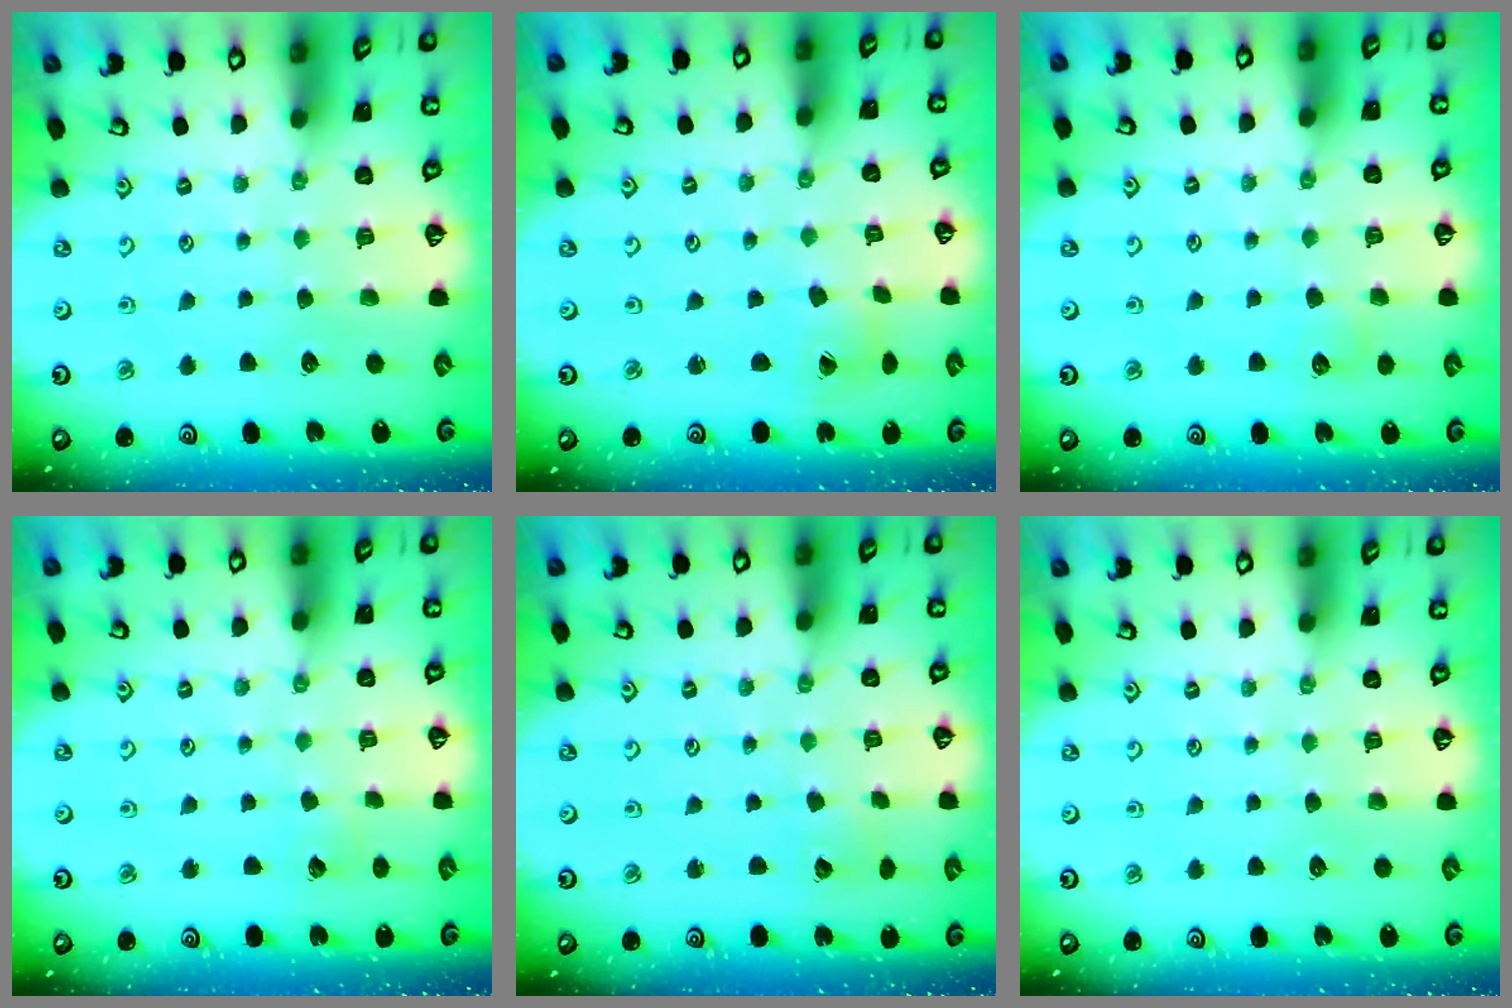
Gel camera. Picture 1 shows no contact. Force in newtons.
{"total": 2.0, "press": 2.0, "slide": 0.3}
{"total": 4.6, "press": 4.5, "slide": 0.7}
{"total": 2.3, "press": 2.3, "slide": 0.1}
{"total": 3.7, "press": 3.7, "slide": 0.3}
{"total": 0.0}